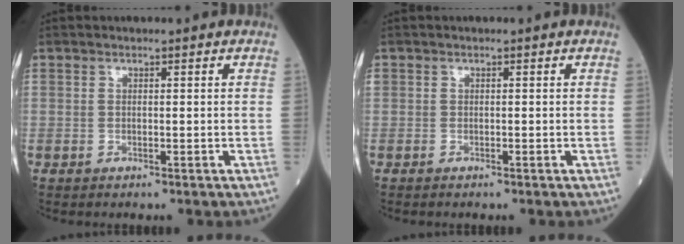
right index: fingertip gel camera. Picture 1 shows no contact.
{"total": 0.6, "force": [-0.4, 0.4, 0.2], "torque": [-0.007, 0.000, -0.012]}